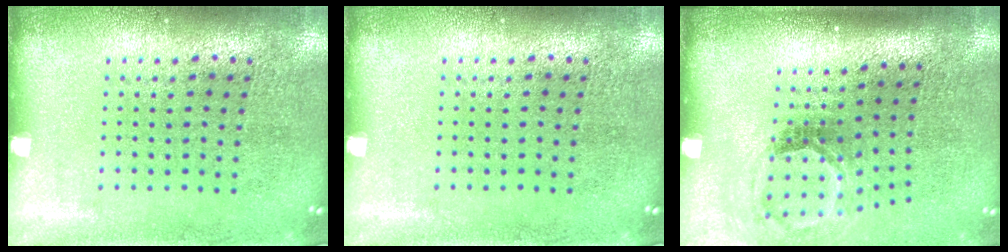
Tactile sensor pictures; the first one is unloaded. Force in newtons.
{"total": 0.0}
{"total": 1.9, "press": 1.2, "slide": 1.5}